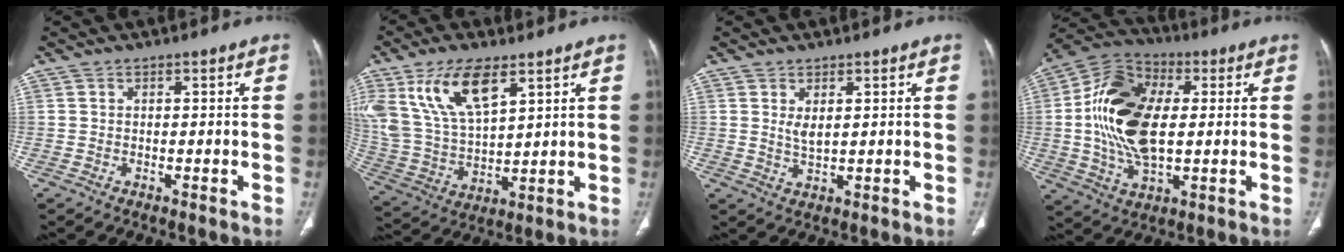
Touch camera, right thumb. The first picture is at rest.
{"total": 16.0, "force": [8.3, 7.4, 11.5], "torque": [-0.219, -0.025, 0.172]}
{"total": 2.6, "force": [1.0, 1.1, 2.2], "torque": [-0.041, -0.013, 0.024]}
{"total": 17.3, "force": [1.7, 9.1, 14.7], "torque": [-0.290, 0.009, 0.026]}